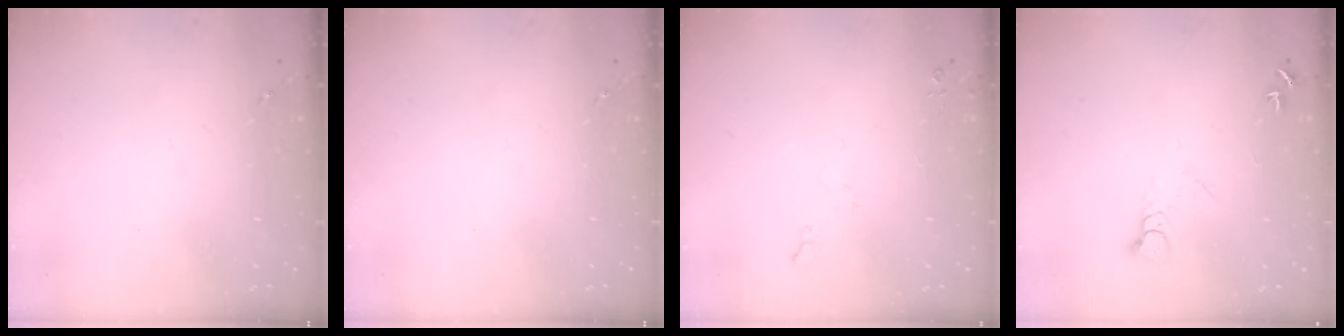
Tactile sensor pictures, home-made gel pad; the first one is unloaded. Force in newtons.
{"total": 0.0}
{"total": 4.9, "press": 4.8, "slide": 0.9}
{"total": 4.1, "press": 4.1, "slide": 0.3}